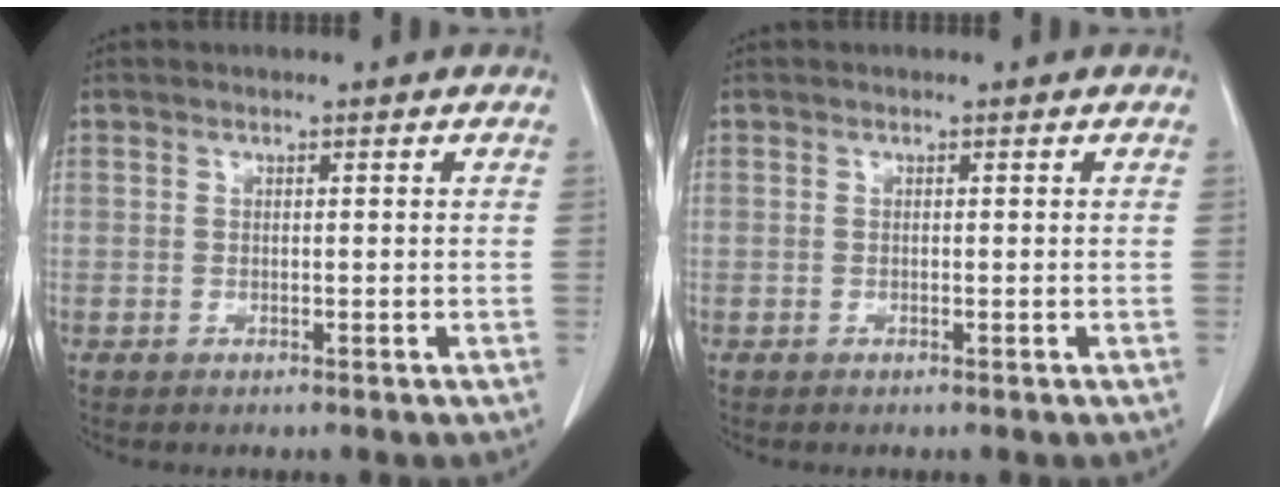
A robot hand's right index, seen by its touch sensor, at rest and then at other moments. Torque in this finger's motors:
{"motor_torque": [0.00, 0.00, 0.00, 0.00]}